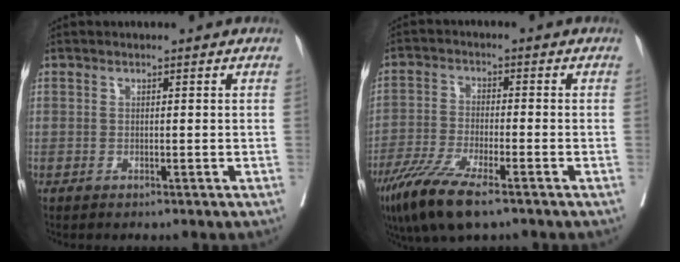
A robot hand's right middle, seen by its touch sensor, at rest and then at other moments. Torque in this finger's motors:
{"motor_torque": [1.18, -0.96, 0.21, 0.14]}